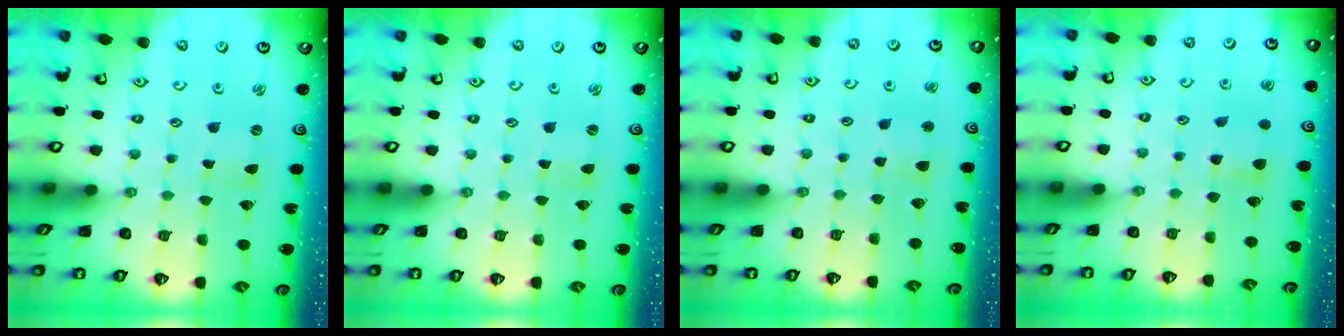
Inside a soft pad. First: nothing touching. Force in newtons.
{"total": 0.0}
{"total": 3.6, "press": 3.5, "slide": 0.9}
{"total": 5.2, "press": 5.1, "slide": 0.7}